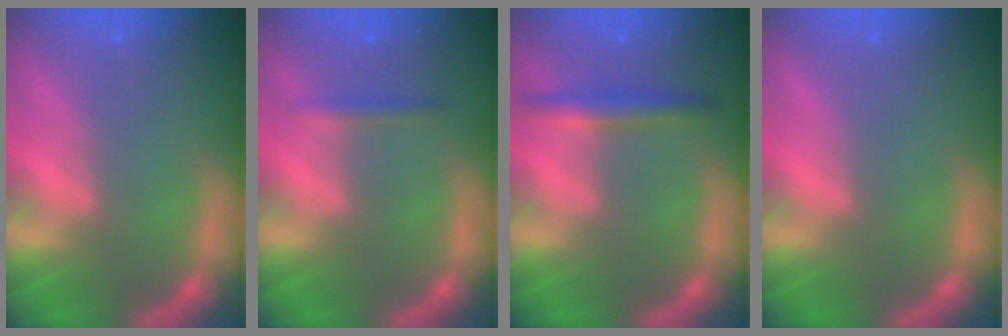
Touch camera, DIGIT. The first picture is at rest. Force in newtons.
{"total": 1.4}
{"total": 3.0}
{"total": 0.0}